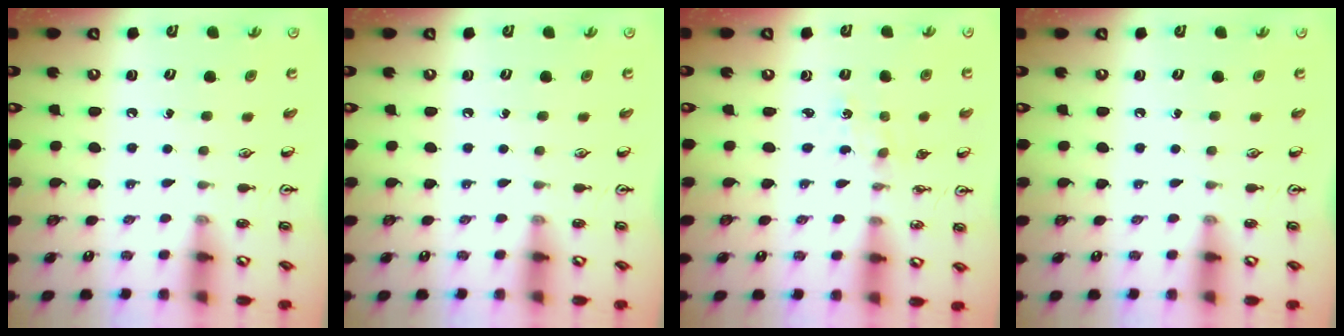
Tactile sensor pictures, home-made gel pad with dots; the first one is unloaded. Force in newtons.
{"total": 0.0}
{"total": 0.0}
{"total": 0.0}